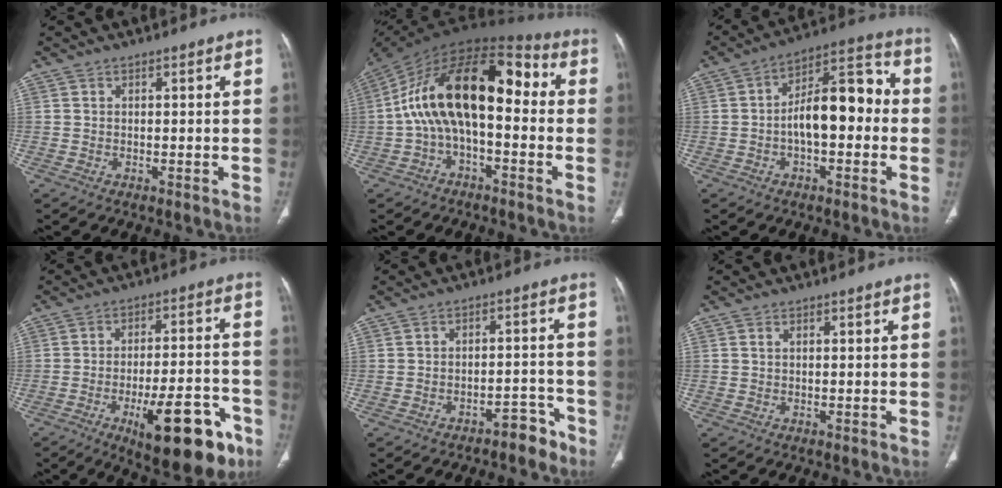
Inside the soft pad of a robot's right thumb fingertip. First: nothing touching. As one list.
[{"total": 20.0, "force": [0.0, 10.2, 17.2], "torque": [-0.277, 0.063, -0.010]}, {"total": 13.5, "force": [-1.2, 6.7, 11.6], "torque": [-0.162, 0.047, -0.028]}, {"total": 17.9, "force": [-8.8, 6.4, 14.2], "torque": [-0.169, 0.047, -0.116]}, {"total": 5.1, "force": [-4.0, 2.5, 2.0], "torque": [-0.015, 0.051, -0.050]}, {"total": 0.5, "force": [0.2, 0.3, 0.4], "torque": [-0.011, 0.004, 0.005]}]